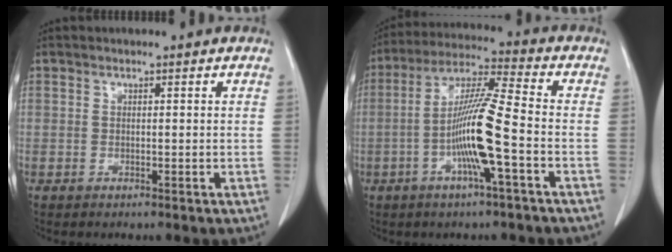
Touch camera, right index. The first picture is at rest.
{"total": 11.7, "force": [-3.2, -0.2, 11.2], "torque": [-0.216, 0.004, -0.067]}